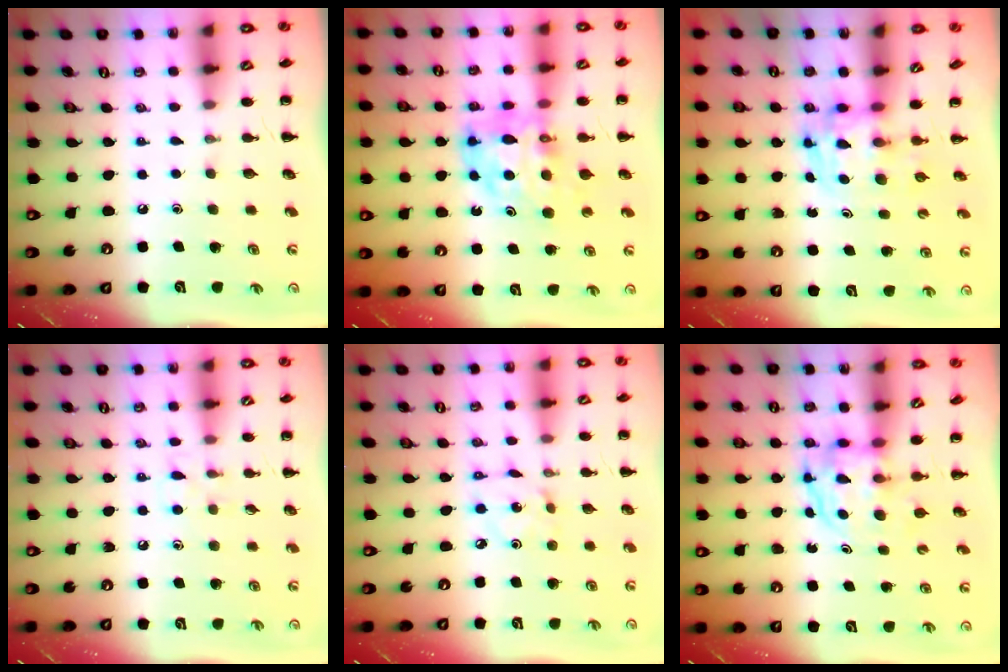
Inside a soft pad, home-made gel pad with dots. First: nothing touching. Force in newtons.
{"total": 10.3, "press": 9.8, "slide": 3.1}
{"total": 3.6, "press": 3.5, "slide": 0.6}
{"total": 5.2, "press": 4.9, "slide": 1.8}
{"total": 2.1, "press": 2.0, "slide": 0.6}
{"total": 3.7, "press": 3.7, "slide": 0.3}